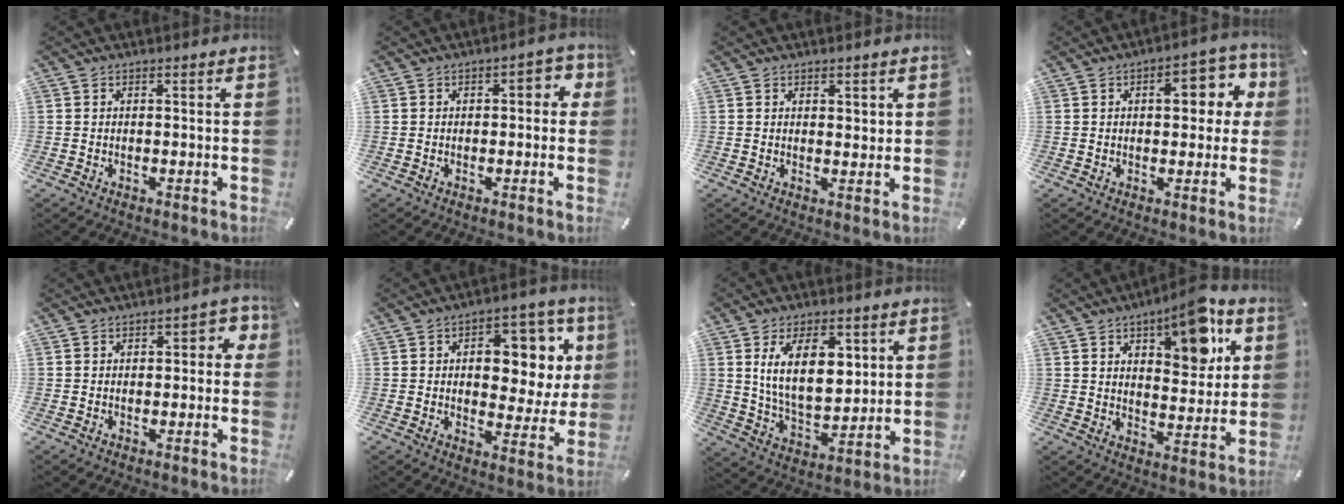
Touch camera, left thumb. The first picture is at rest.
{"total": 3.7, "force": [0.1, 2.2, 2.9], "torque": [-0.034, 0.004, -0.006]}
{"total": 1.6, "force": [1.2, 1.0, 0.3], "torque": [0.002, -0.002, 0.020]}
{"total": 10.7, "force": [2.4, 5.8, 8.6], "torque": [-0.094, -0.009, 0.030]}
{"total": 3.4, "force": [0.3, 2.1, 2.7], "torque": [-0.029, 0.002, -0.003]}
{"total": 12.6, "force": [4.2, 7.9, 9.0], "torque": [-0.106, -0.032, 0.069]}
{"total": 14.6, "force": [5.0, 8.5, 10.7], "torque": [-0.199, -0.004, 0.086]}
{"total": 13.6, "force": [7.7, 6.4, 9.3], "torque": [-0.112, -0.037, 0.125]}